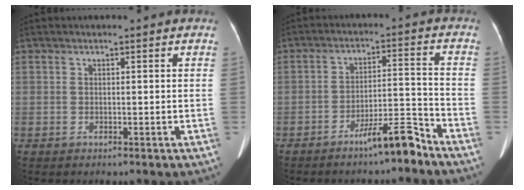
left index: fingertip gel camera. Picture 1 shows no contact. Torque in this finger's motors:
{"motor_torque": [0.80, 0.75, 0.08, 0.10]}